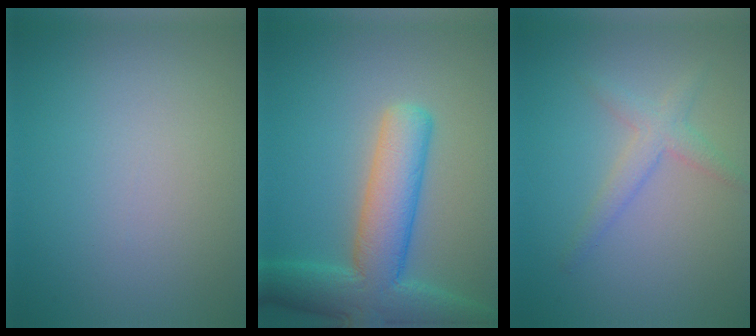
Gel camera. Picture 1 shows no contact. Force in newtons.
{"total": 8.5, "press": 8.5, "slide": 0.5}
{"total": 2.2, "press": 2.2, "slide": 0.1}